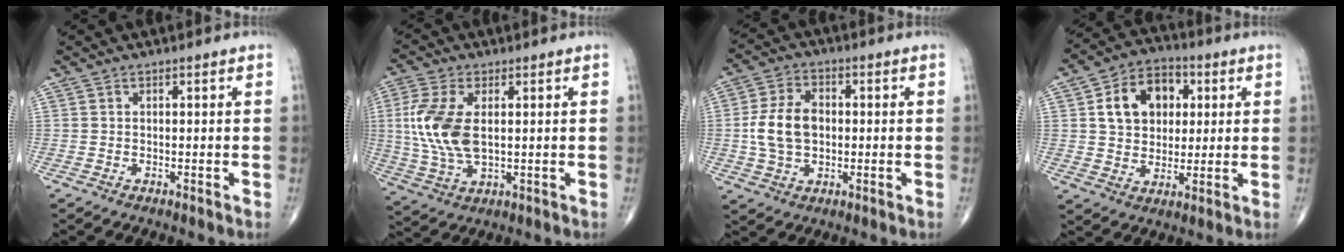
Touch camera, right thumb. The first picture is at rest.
{"total": 12.0, "force": [1.4, 6.4, 10.0], "torque": [-0.229, -0.005, 0.031]}
{"total": 9.9, "force": [-0.1, 6.9, 7.1], "torque": [-0.125, 0.013, -0.004]}
{"total": 12.8, "force": [3.3, 9.6, 7.9], "torque": [-0.093, 0.004, 0.051]}